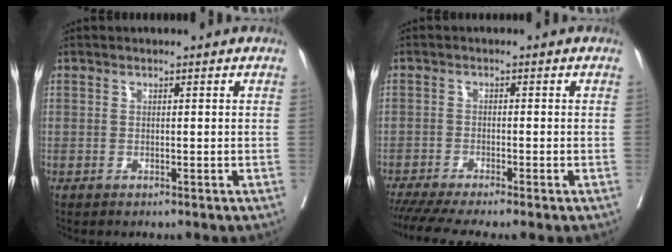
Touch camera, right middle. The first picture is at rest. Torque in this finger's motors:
{"motor_torque": [1.10, -1.04, 0.18, 0.11]}